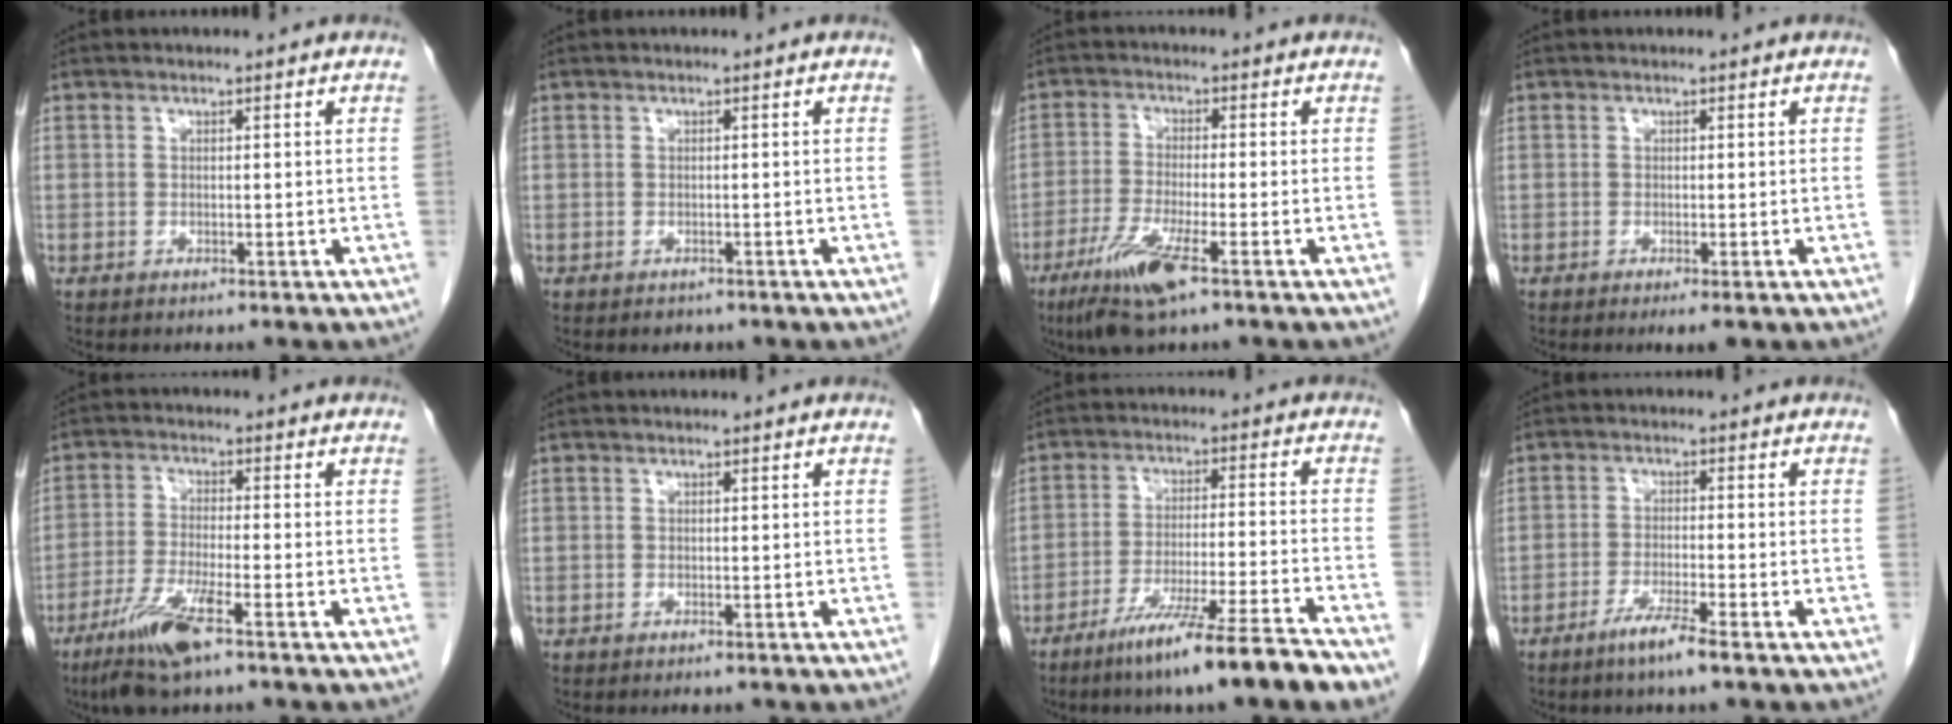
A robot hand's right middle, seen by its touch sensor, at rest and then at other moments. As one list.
[{"total": 1.4, "force": [-1.1, 0.8, 0.2], "torque": [-0.008, -0.001, -0.012]}, {"total": 8.3, "force": [-4.8, 0.6, 6.7], "torque": [-0.140, -0.021, -0.088]}, {"total": 2.0, "force": [-1.3, 0.2, 1.5], "torque": [-0.020, -0.007, -0.018]}, {"total": 8.4, "force": [-5.2, 0.8, 6.6], "torque": [-0.137, -0.019, -0.096]}, {"total": 0.8, "force": [-0.7, 0.2, 0.3], "torque": [-0.009, -0.003, -0.006]}, {"total": 11.8, "force": [-8.6, -1.2, 8.0], "torque": [-0.131, -0.032, -0.145]}, {"total": 4.2, "force": [-2.9, -0.4, 3.0], "torque": [-0.061, -0.009, -0.059]}]